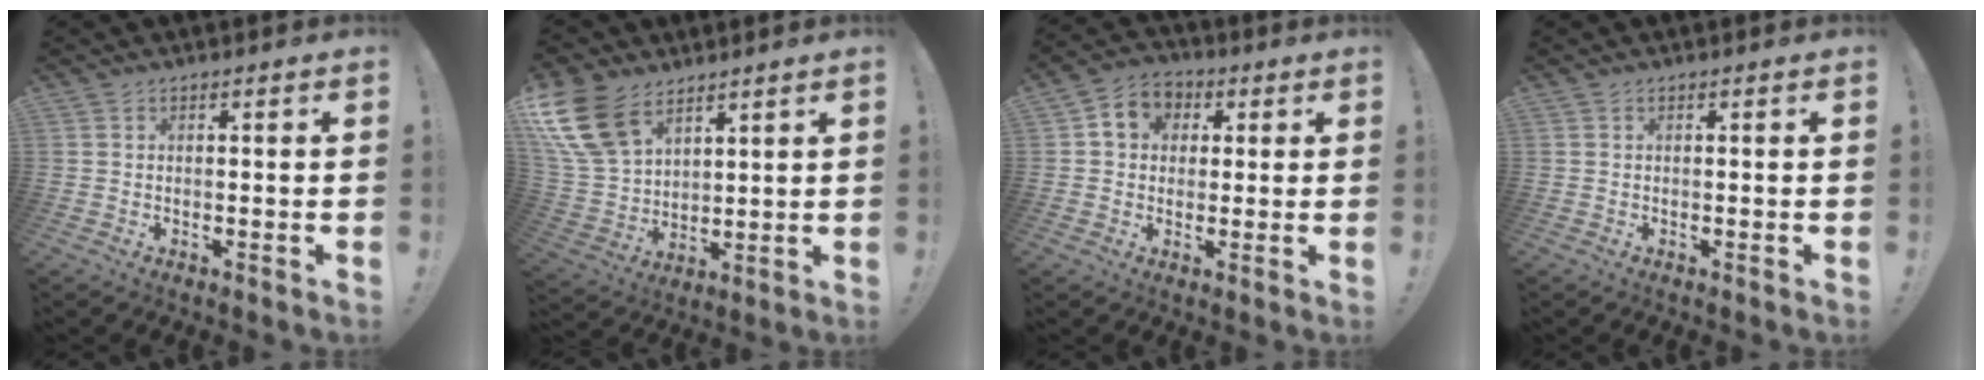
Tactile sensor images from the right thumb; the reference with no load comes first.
{"total": 16.9, "force": [9.8, 10.2, 9.2], "torque": [-0.189, -0.051, 0.190]}
{"total": 7.8, "force": [1.7, 6.9, 3.3], "torque": [-0.052, 0.008, 0.037]}
{"total": 0.0}